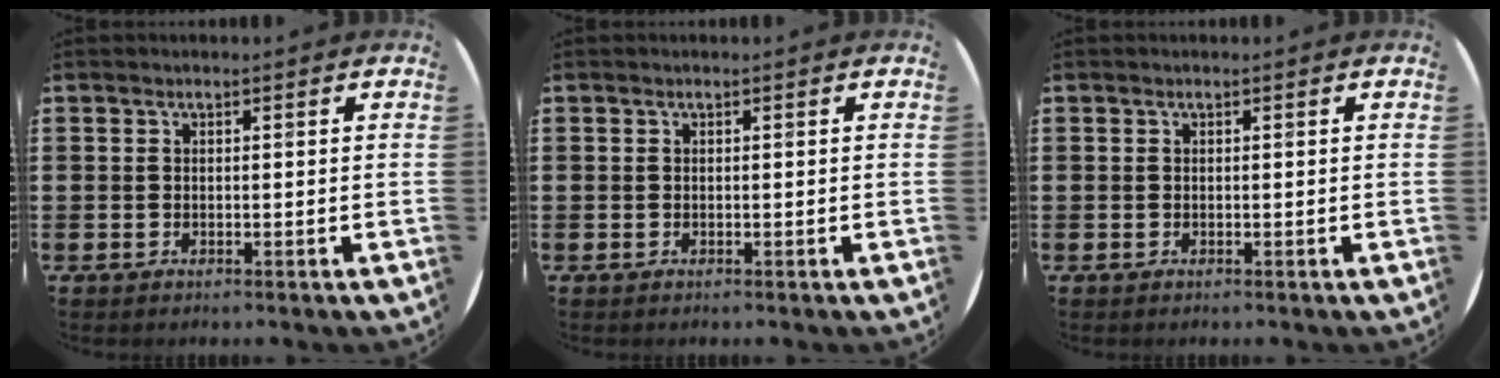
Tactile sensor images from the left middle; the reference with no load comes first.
{"total": 0.0}
{"total": 0.0}